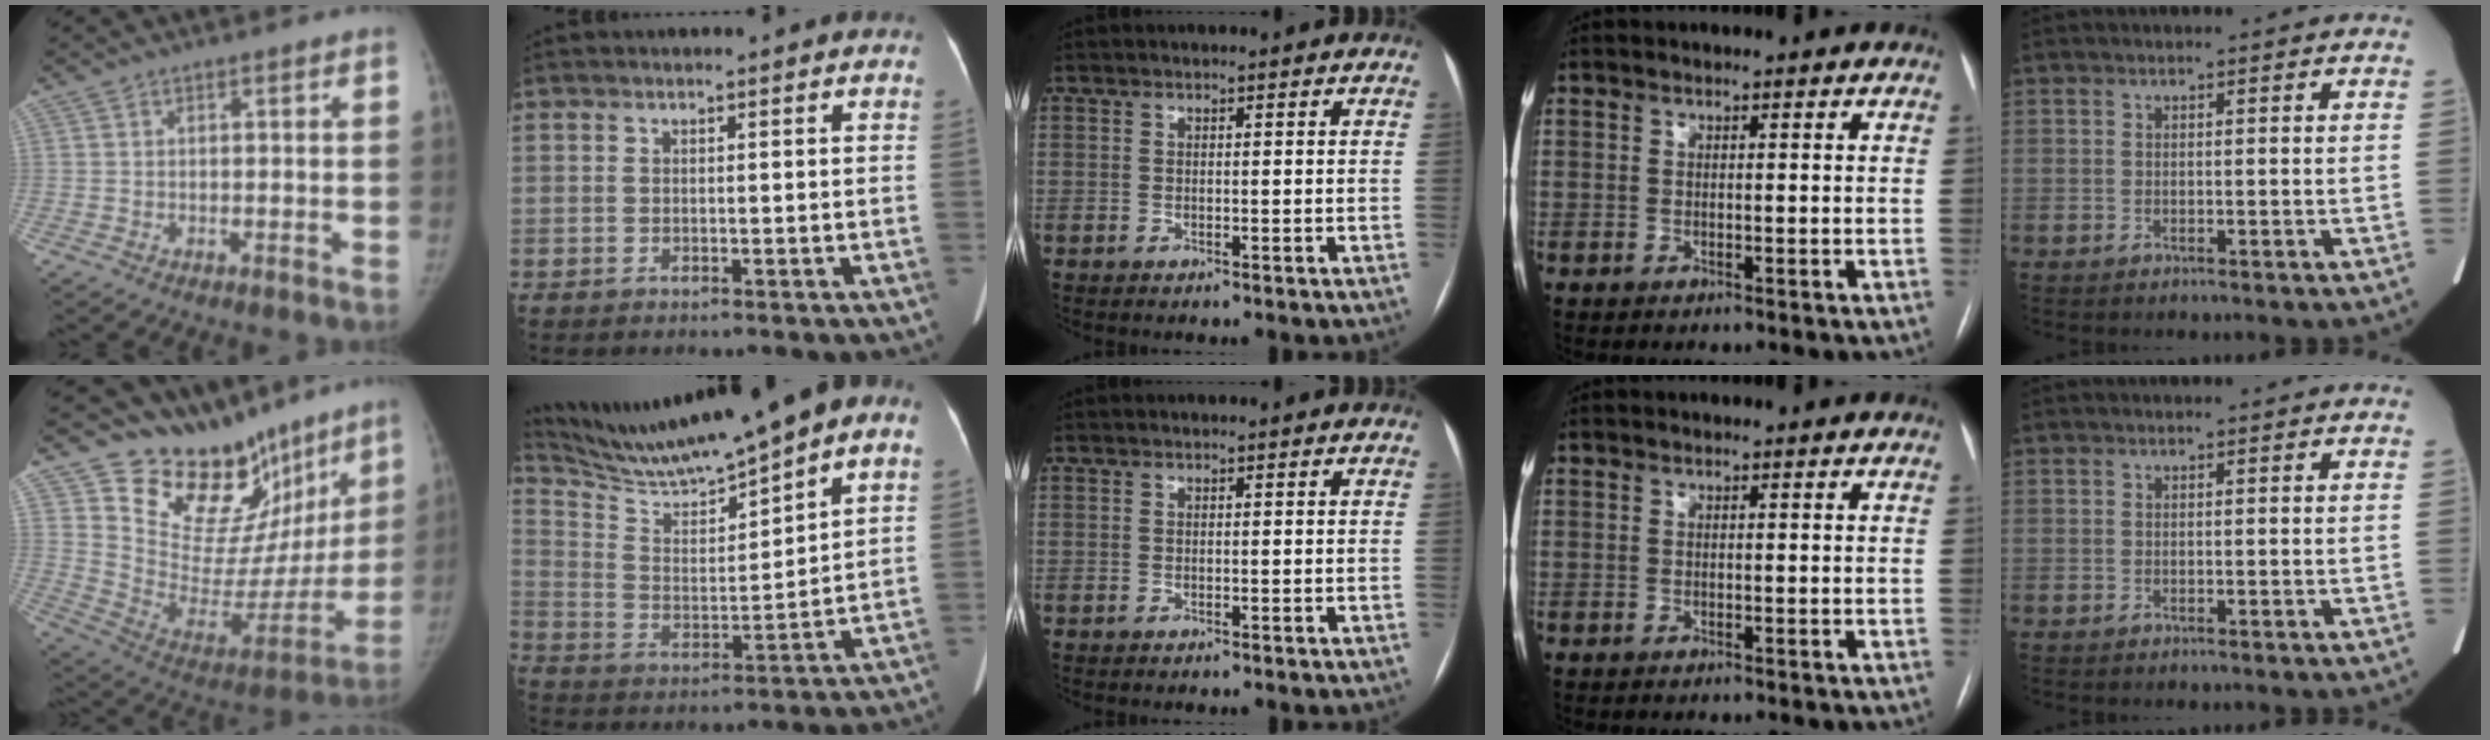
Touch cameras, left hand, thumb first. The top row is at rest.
{"thumb": {"total": 21.8, "force": [17.3, 11.3, 7.0], "torque": [-0.034, -0.127, 0.267]}, "index": {"total": 15.7, "force": [13.0, 0.1, 8.8], "torque": [-0.161, 0.017, 0.230]}}